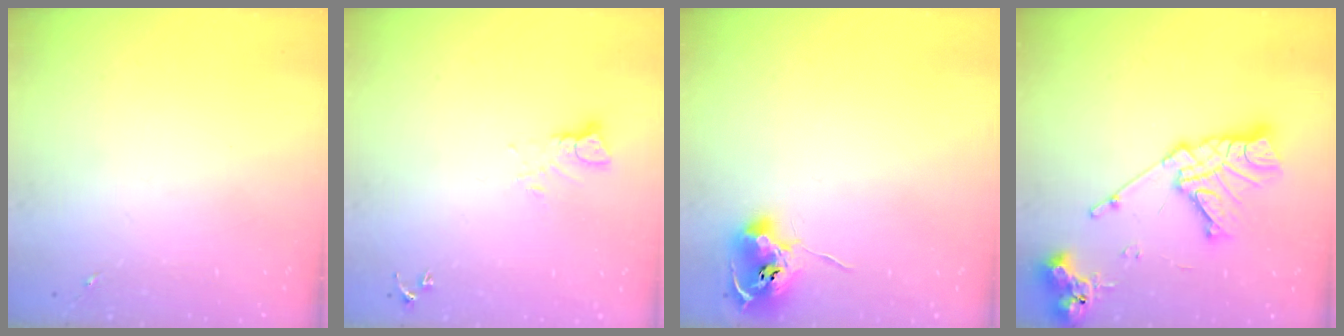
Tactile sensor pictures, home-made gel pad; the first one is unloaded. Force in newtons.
{"total": 3.8, "press": 3.8, "slide": 0.3}
{"total": 9.9, "press": 9.8, "slide": 0.9}
{"total": 16.9, "press": 16.8, "slide": 1.5}